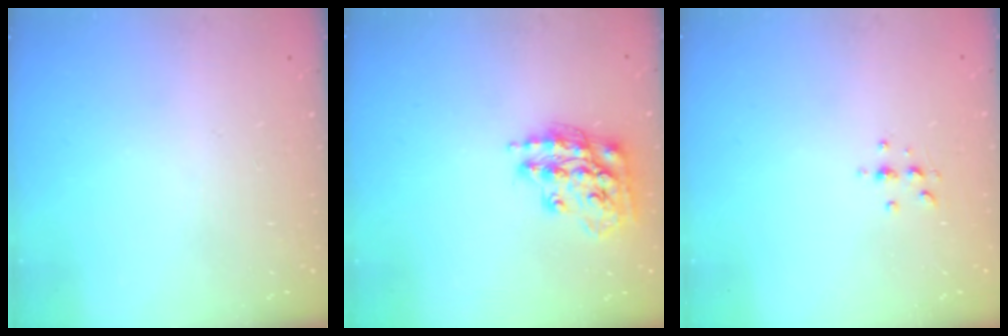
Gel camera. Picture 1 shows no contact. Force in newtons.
{"total": 16.3, "press": 16.2, "slide": 1.1}
{"total": 3.5, "press": 3.4, "slide": 0.3}